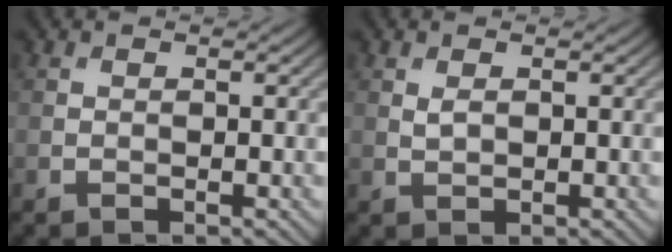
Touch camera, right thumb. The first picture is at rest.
{"total": 1.2, "force": [0.5, 0.6, 0.9], "torque": [-0.025, -0.003, 0.014]}